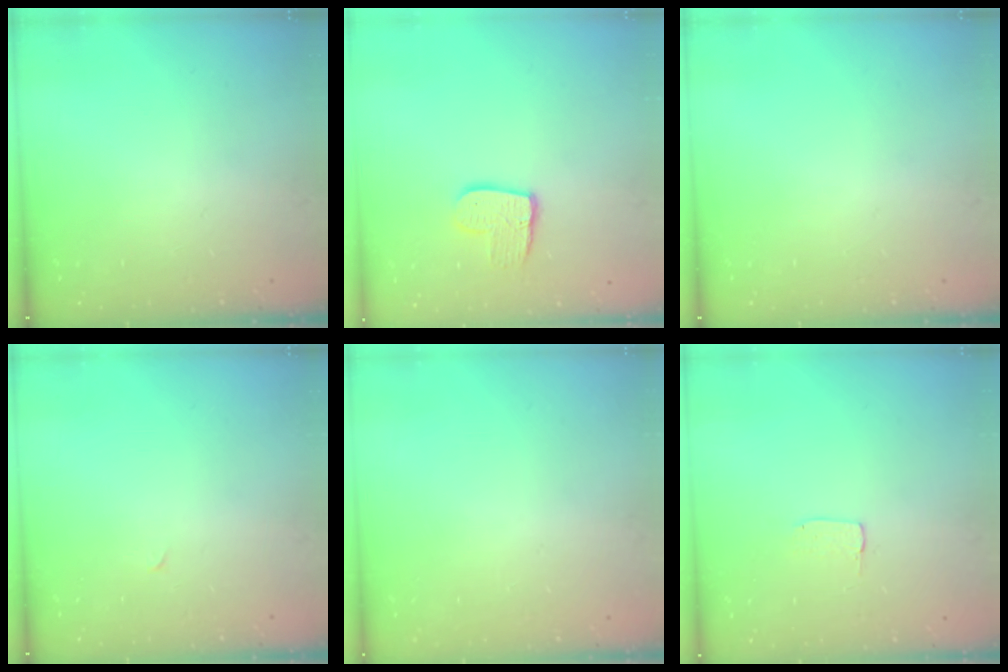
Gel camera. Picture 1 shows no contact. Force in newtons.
{"total": 9.8, "press": 9.8, "slide": 0.7}
{"total": 0.0}
{"total": 0.0}
{"total": 0.0}
{"total": 2.9, "press": 2.9, "slide": 0.2}